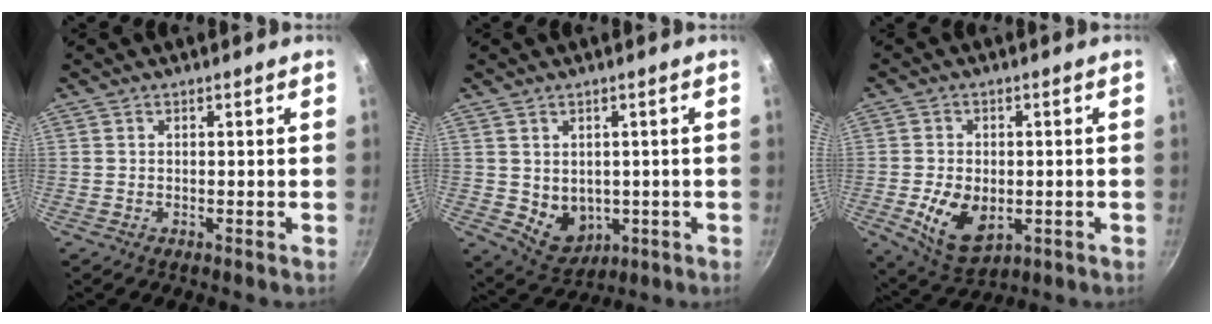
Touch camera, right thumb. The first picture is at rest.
{"total": 7.1, "force": [-0.8, 5.6, 4.2], "torque": [-0.041, -0.005, 0.011]}
{"total": 9.9, "force": [-2.1, 6.3, 7.4], "torque": [-0.119, -0.005, -0.022]}